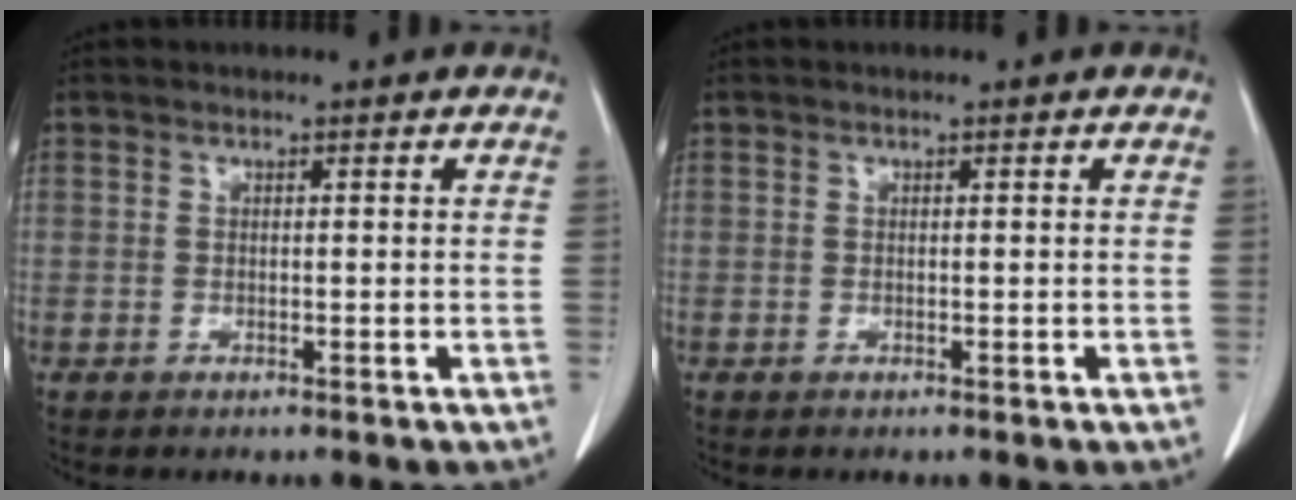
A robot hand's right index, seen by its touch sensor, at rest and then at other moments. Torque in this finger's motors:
{"motor_torque": [0.01, -0.01, 0.01, 0.00]}